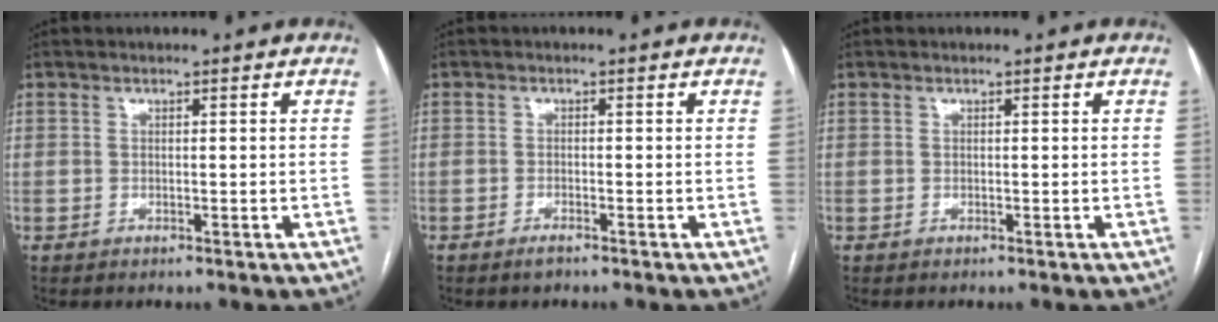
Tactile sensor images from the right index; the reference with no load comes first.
{"total": 1.3, "force": [-1.0, 0.2, 0.7], "torque": [-0.013, -0.001, -0.016]}
{"total": 0.0}